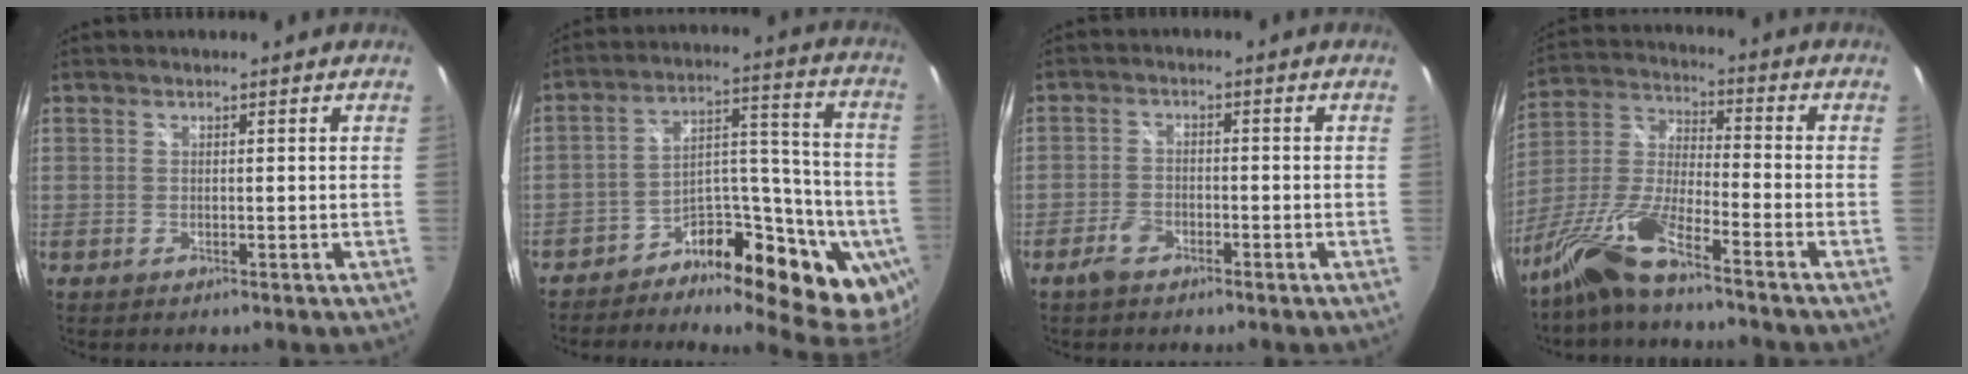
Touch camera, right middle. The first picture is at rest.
{"total": 18.2, "force": [-9.9, 10.2, 11.4], "torque": [-0.115, 0.037, -0.151]}
{"total": 4.0, "force": [-2.9, 2.2, 1.8], "torque": [-0.048, 0.002, -0.052]}
{"total": 12.3, "force": [-9.1, 1.4, 8.1], "torque": [-0.183, -0.003, -0.187]}